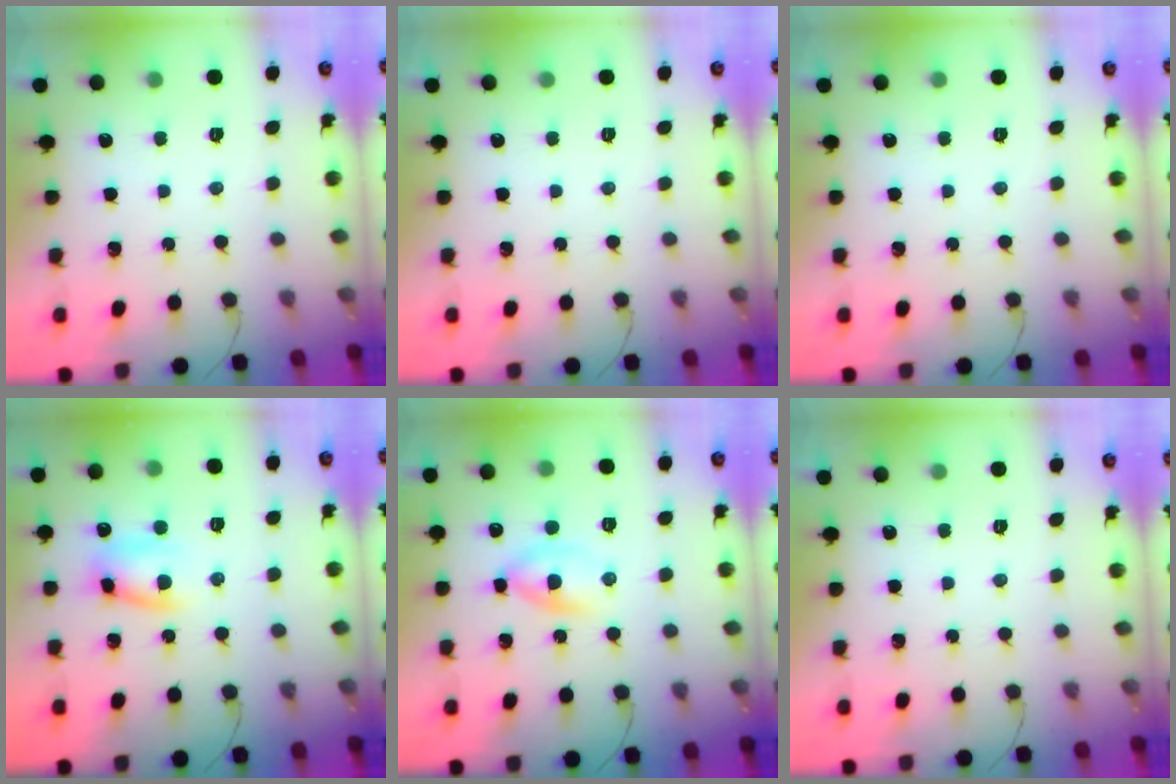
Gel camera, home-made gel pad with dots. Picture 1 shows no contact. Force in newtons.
{"total": 0.0}
{"total": 0.0}
{"total": 8.8, "press": 8.7, "slide": 1.1}
{"total": 3.9, "press": 3.7, "slide": 1.3}
{"total": 0.0}